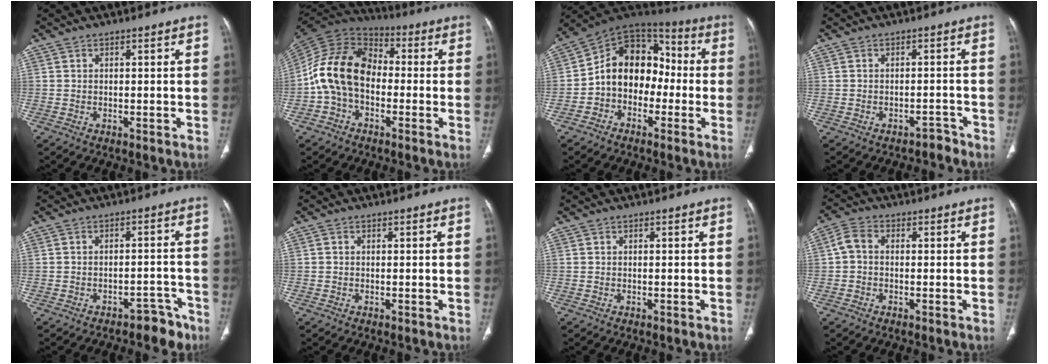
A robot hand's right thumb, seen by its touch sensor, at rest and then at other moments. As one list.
[{"total": 15.1, "force": [-2.0, 10.6, 10.5], "torque": [-0.192, 0.043, -0.049]}, {"total": 14.1, "force": [-2.2, 10.8, 8.8], "torque": [-0.099, 0.059, -0.054]}, {"total": 2.3, "force": [-1.9, 1.2, 0.2], "torque": [0.000, 0.021, -0.024]}, {"total": 5.6, "force": [-4.4, 2.9, 2.0], "torque": [-0.006, 0.046, -0.054]}, {"total": 0.0}, {"total": 0.0}, {"total": 3.7, "force": [0.0, 2.5, 2.6], "torque": [-0.051, 0.012, -0.009]}]